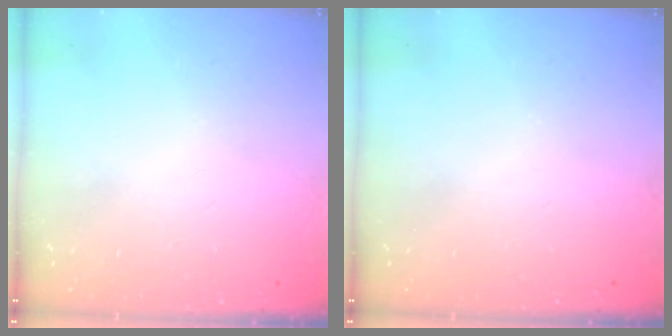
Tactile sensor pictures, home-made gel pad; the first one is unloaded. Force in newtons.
{"total": 0.0}